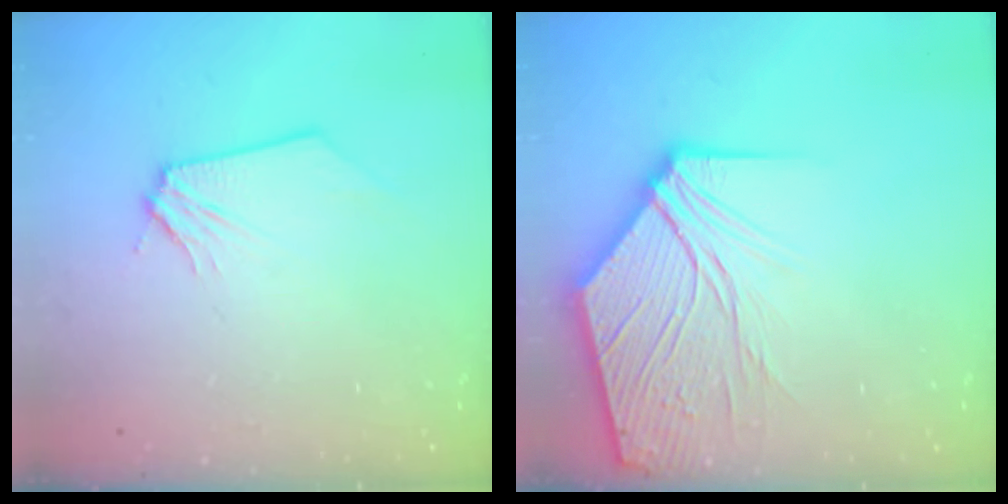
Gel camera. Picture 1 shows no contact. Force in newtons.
{"total": 12.6, "press": 12.5, "slide": 1.5}